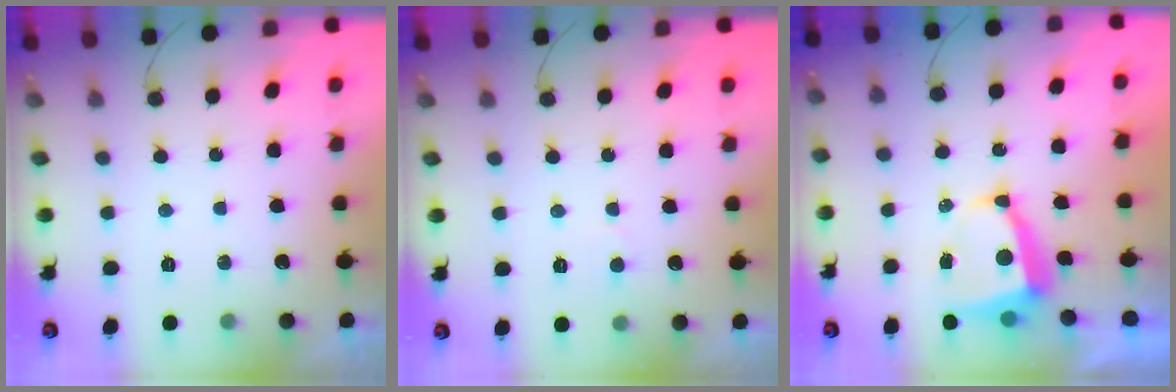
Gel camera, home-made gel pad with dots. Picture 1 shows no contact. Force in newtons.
{"total": 3.7, "press": 3.7, "slide": 0.3}
{"total": 6.1, "press": 6.1, "slide": 0.4}